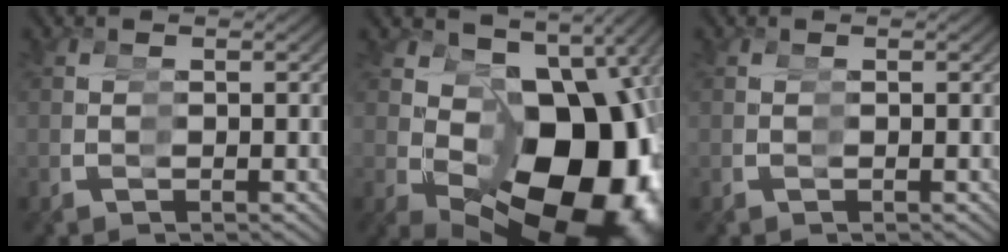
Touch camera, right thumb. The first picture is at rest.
{"total": 20.2, "force": [-2.2, 13.3, 15.0], "torque": [-0.244, -0.063, 0.000]}
{"total": 0.0}